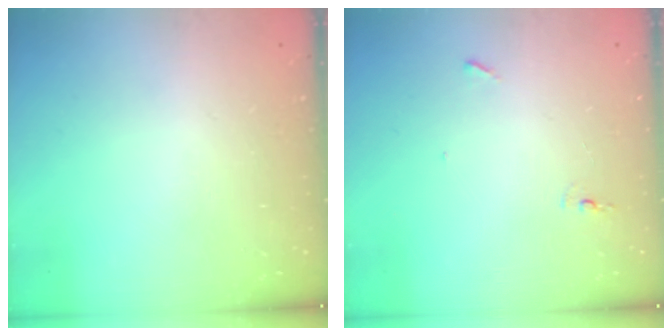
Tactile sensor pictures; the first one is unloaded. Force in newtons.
{"total": 4.7, "press": 4.5, "slide": 1.4}